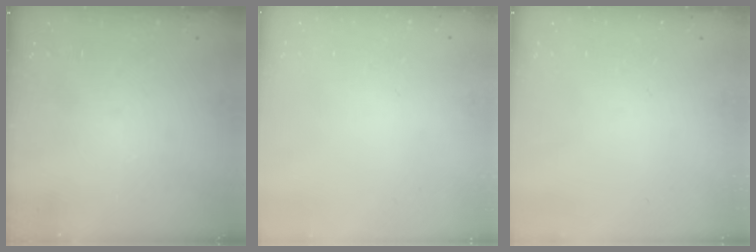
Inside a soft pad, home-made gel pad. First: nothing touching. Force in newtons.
{"total": 1.8, "press": 1.8, "slide": 0.2}
{"total": 0.0}